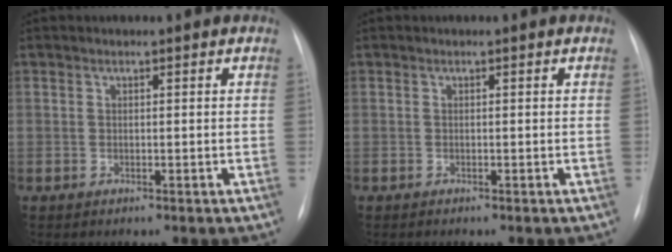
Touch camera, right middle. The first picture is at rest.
{"total": 0.0}